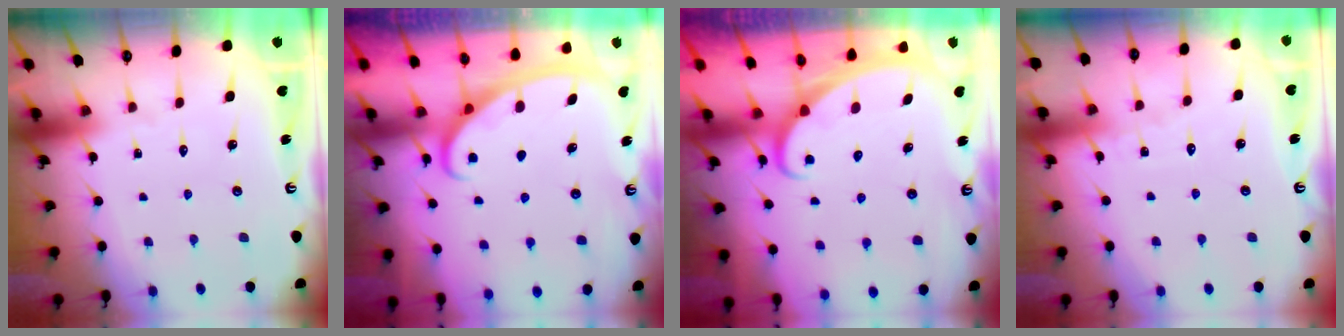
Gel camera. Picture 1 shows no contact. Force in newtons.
{"total": 2.8, "press": 2.8, "slide": 0.4}
{"total": 2.4, "press": 2.4, "slide": 0.3}
{"total": 3.1, "press": 3.1, "slide": 0.3}